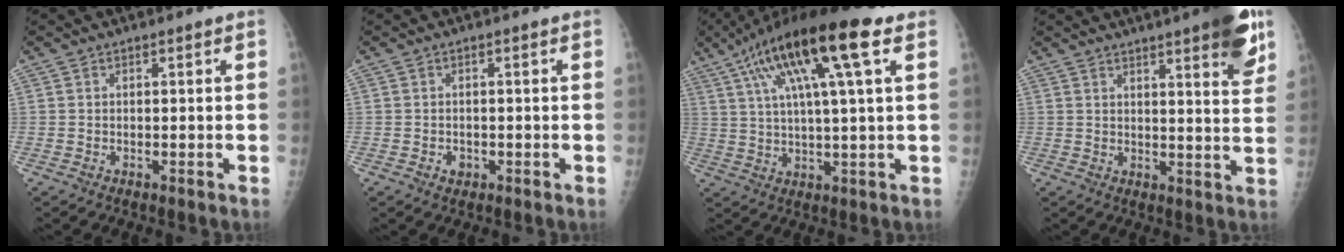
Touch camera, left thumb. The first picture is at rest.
{"total": 1.6, "force": [-0.7, 1.2, 0.7], "torque": [-0.007, 0.007, -0.007]}
{"total": 18.7, "force": [8.1, 3.2, 16.6], "torque": [-0.296, 0.010, 0.134]}
{"total": 11.1, "force": [6.5, 1.9, 8.8], "torque": [-0.097, -0.029, 0.079]}